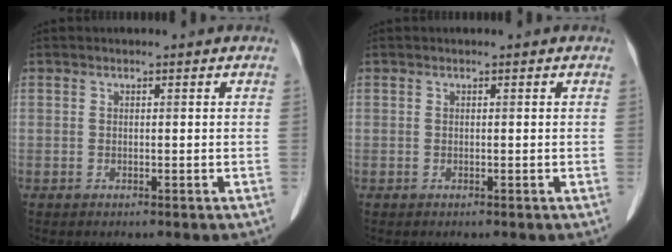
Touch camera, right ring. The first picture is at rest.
{"total": 0.0}